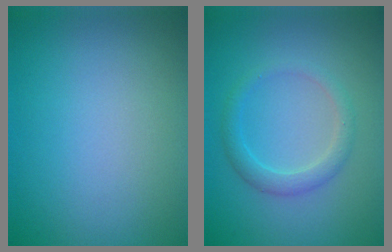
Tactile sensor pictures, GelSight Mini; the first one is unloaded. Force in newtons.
{"total": 2.1, "press": 2.1, "slide": 0.1}